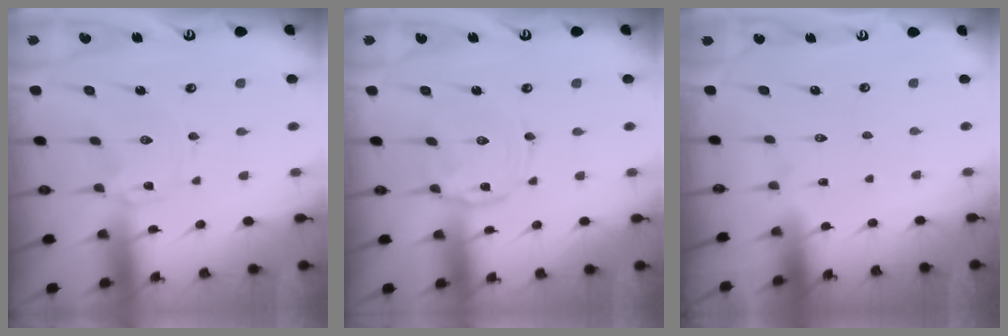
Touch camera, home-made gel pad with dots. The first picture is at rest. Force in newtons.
{"total": 3.0, "press": 2.9, "slide": 0.4}
{"total": 1.6, "press": 1.6, "slide": 0.1}